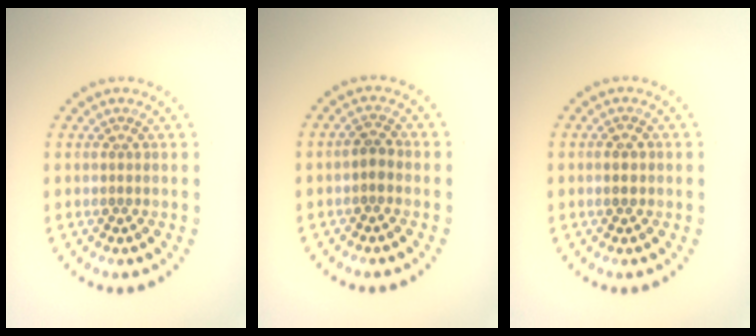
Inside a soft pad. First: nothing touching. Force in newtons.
{"total": 1.4, "press": 1.3, "slide": 0.4}
{"total": 1.1, "press": 1.1, "slide": 0.1}